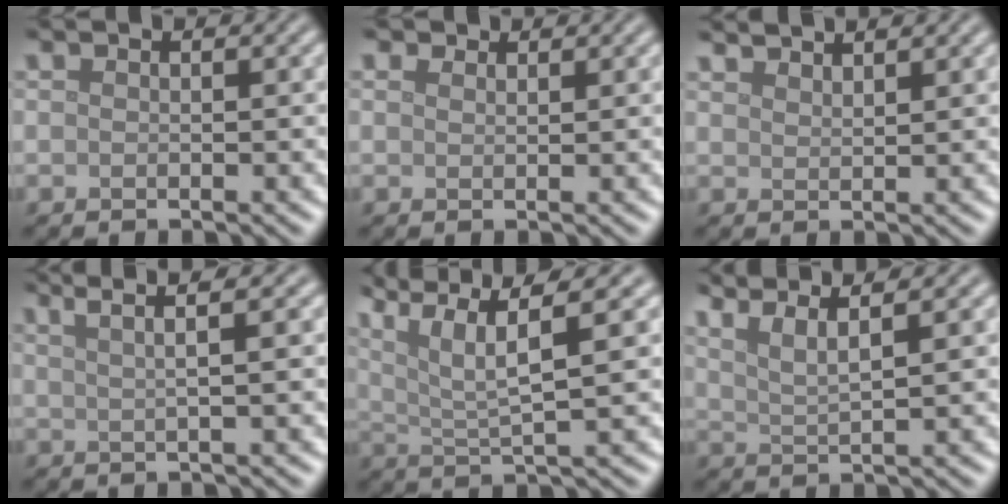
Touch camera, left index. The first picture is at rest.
{"total": 1.4, "force": [1.2, 0.6, 0.3], "torque": [-0.004, -0.008, 0.014]}
{"total": 2.4, "force": [2.3, 0.3, 0.6], "torque": [0.000, 0.005, 0.033]}
{"total": 4.9, "force": [3.3, 1.4, 3.4], "torque": [-0.042, 0.025, 0.016]}
{"total": 8.5, "force": [4.5, 2.0, 7.0], "torque": [-0.134, 0.019, 0.085]}
{"total": 4.8, "force": [3.6, 1.1, 3.0], "torque": [-0.043, 0.021, 0.039]}